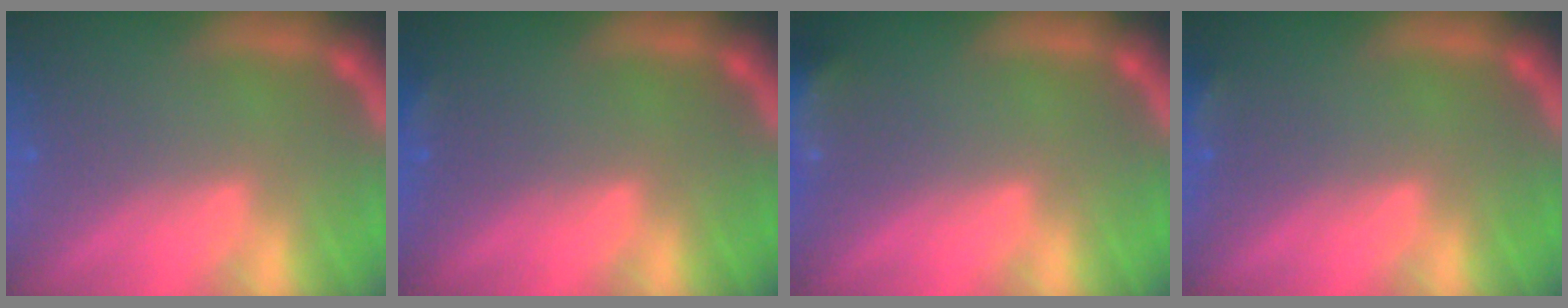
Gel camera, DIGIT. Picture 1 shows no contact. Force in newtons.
{"total": 0.9}
{"total": 4.9}
{"total": 1.4}